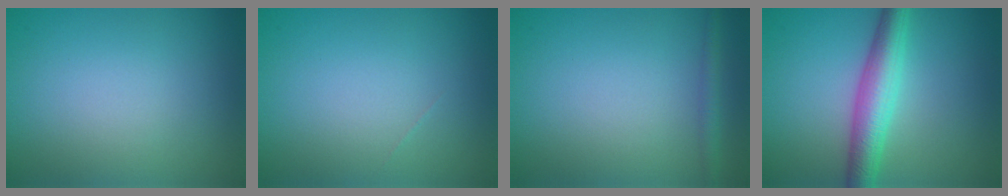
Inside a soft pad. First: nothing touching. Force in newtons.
{"total": 0.0}
{"total": 1.3, "press": 1.3, "slide": 0.1}
{"total": 4.9, "press": 4.9, "slide": 0.1}